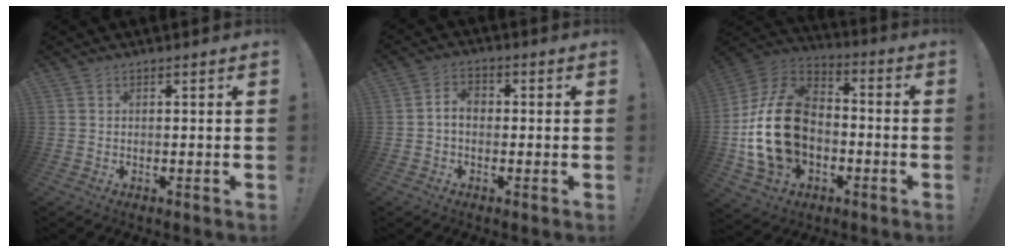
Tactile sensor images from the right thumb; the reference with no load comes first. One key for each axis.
{"total": 4.5, "fx": -0.3, "fy": 2.9, "fz": 3.3, "tx": -0.053, "ty": 0.008, "tz": -0.007}
{"total": 21.9, "fx": -2.9, "fy": 15.4, "fz": 15.2, "tx": -0.295, "ty": 0.030, "tz": -0.037}